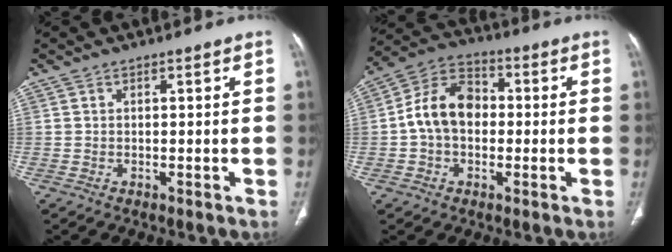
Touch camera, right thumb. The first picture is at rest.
{"total": 11.1, "force": [-0.3, 8.1, 7.6], "torque": [-0.123, 0.032, -0.018]}